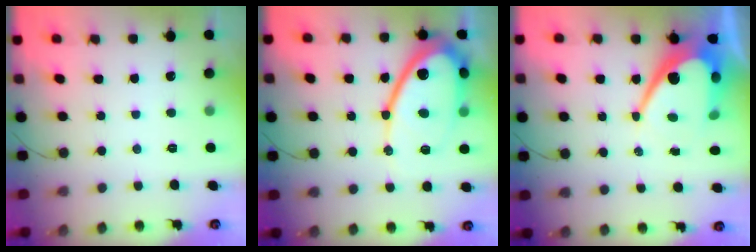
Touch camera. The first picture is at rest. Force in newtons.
{"total": 18.3, "press": 18.2, "slide": 1.8}
{"total": 14.4, "press": 14.4, "slide": 0.9}